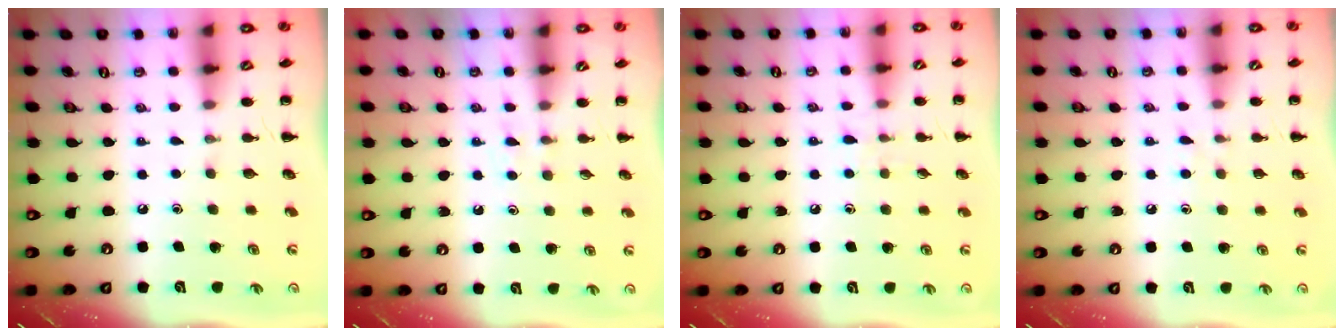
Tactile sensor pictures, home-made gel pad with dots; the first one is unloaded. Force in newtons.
{"total": 2.9, "press": 2.7, "slide": 1.2}
{"total": 5.6, "press": 5.1, "slide": 2.4}
{"total": 3.5, "press": 3.3, "slide": 1.3}